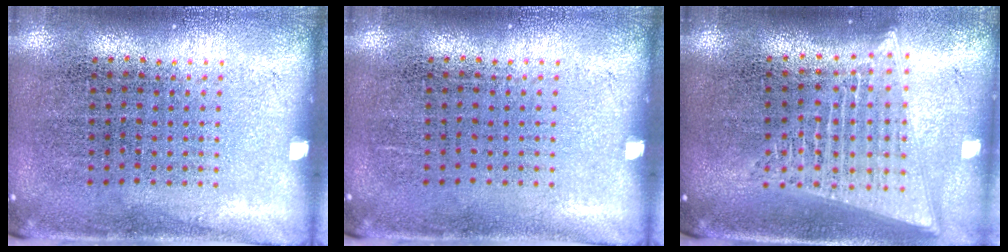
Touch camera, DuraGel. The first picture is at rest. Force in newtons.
{"total": 0.0}
{"total": 2.0, "press": 1.7, "slide": 1.0}